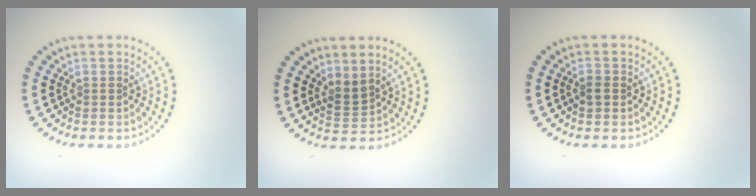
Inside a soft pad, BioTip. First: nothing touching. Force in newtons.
{"total": 1.8, "press": 1.3, "slide": 1.2}
{"total": 1.1, "press": 1.1, "slide": 0.1}